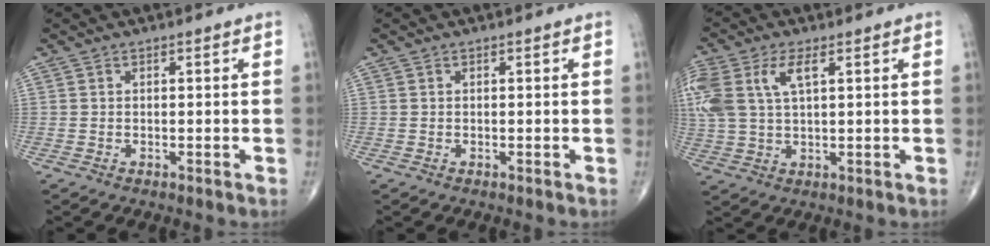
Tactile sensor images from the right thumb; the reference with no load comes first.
{"total": 0.0}
{"total": 13.6, "force": [4.4, 7.0, 10.8], "torque": [-0.276, 0.011, 0.087]}